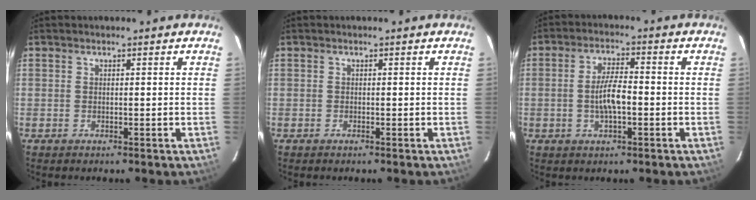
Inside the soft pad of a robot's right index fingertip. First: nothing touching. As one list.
[{"total": 0.0}, {"total": 5.8, "force": [-1.2, 1.7, 5.4], "torque": [-0.103, 0.006, -0.018]}]